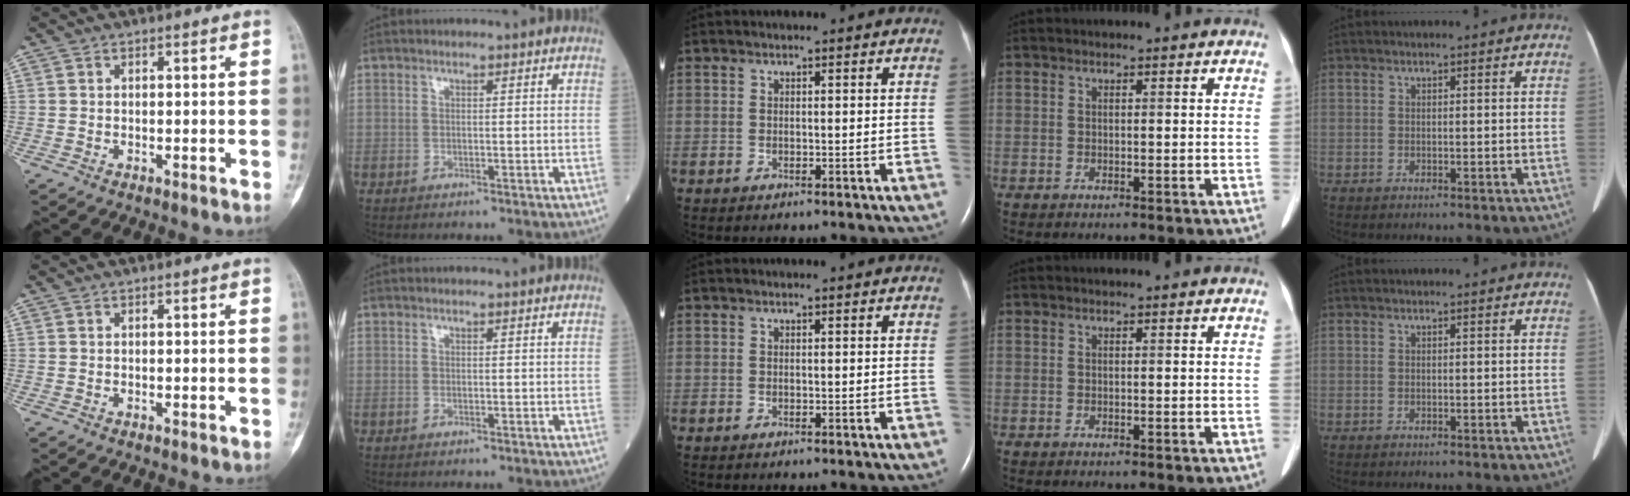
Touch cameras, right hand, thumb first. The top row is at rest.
{}